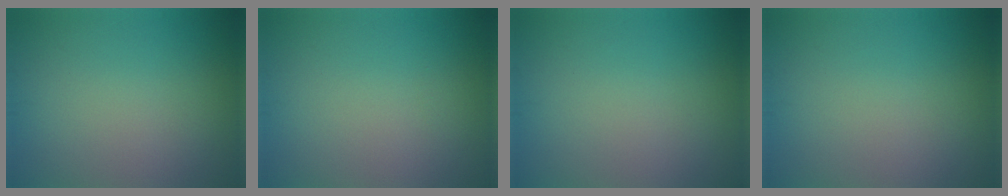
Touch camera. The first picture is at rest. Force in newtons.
{"total": 0.0}
{"total": 0.0}
{"total": 0.0}